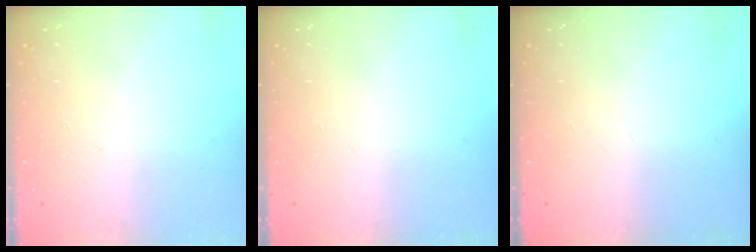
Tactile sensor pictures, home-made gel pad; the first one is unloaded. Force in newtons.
{"total": 0.0}
{"total": 0.0}